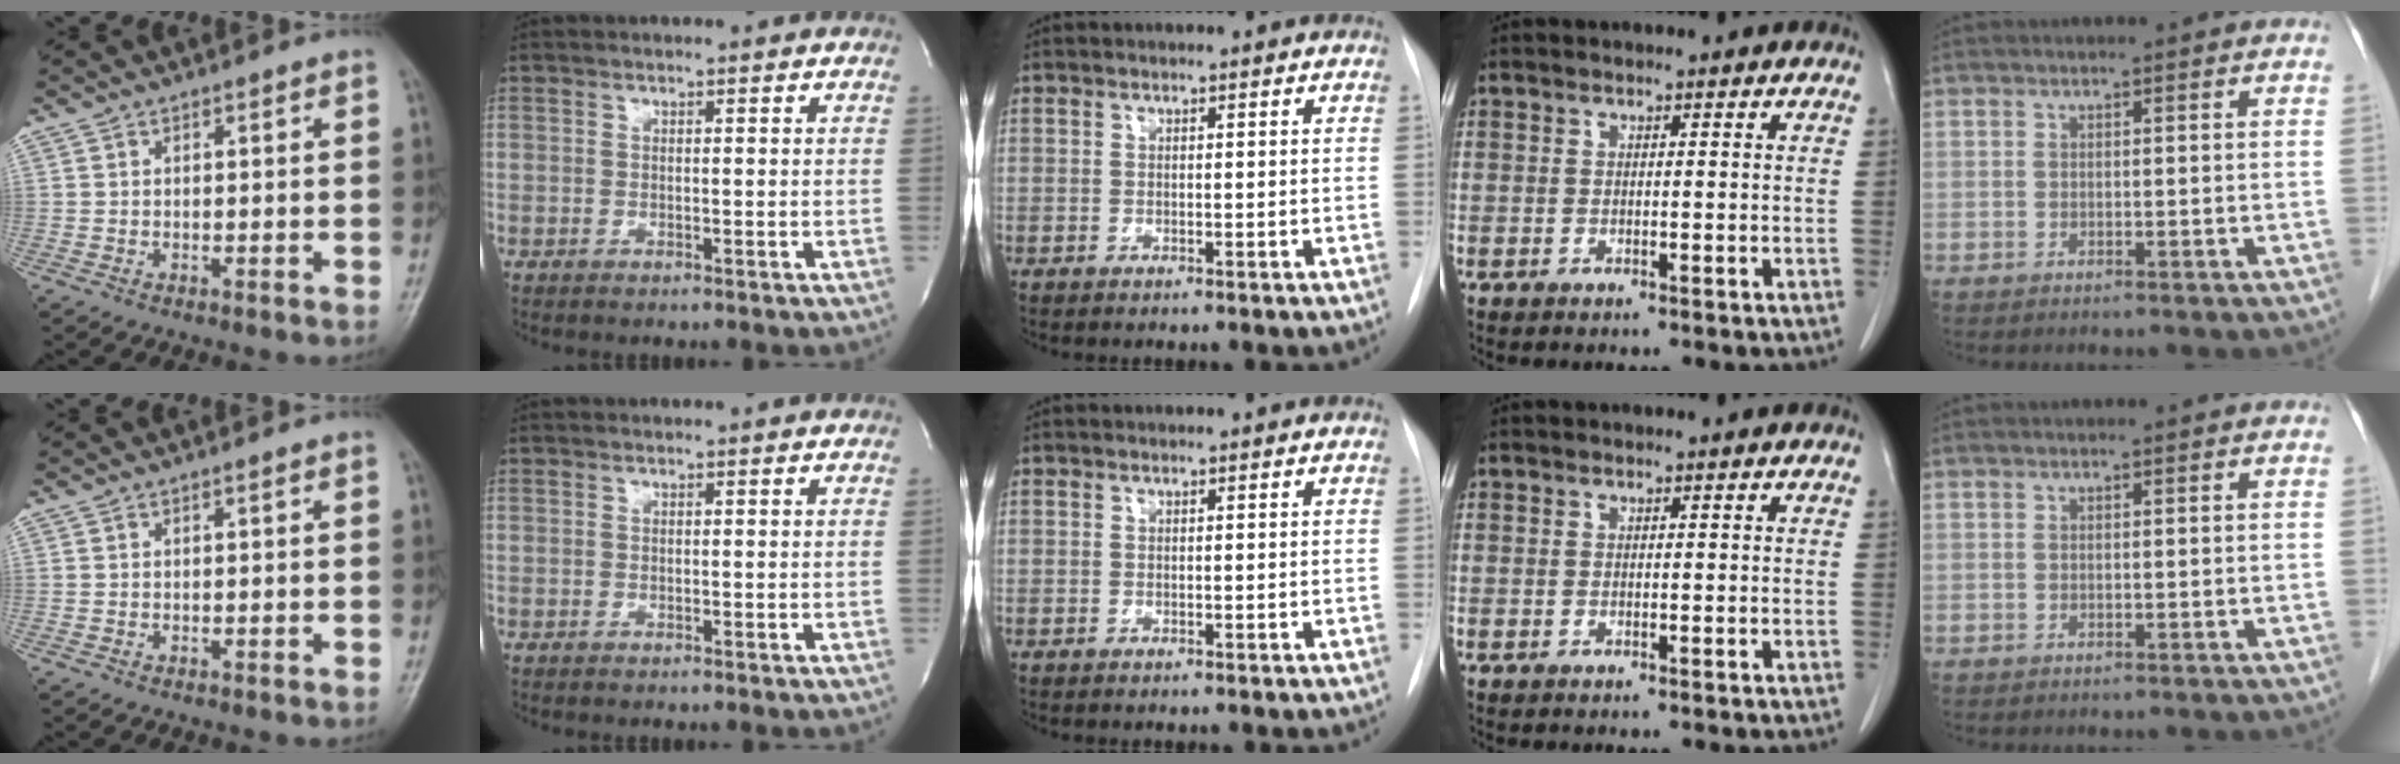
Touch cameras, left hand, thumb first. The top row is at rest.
{}